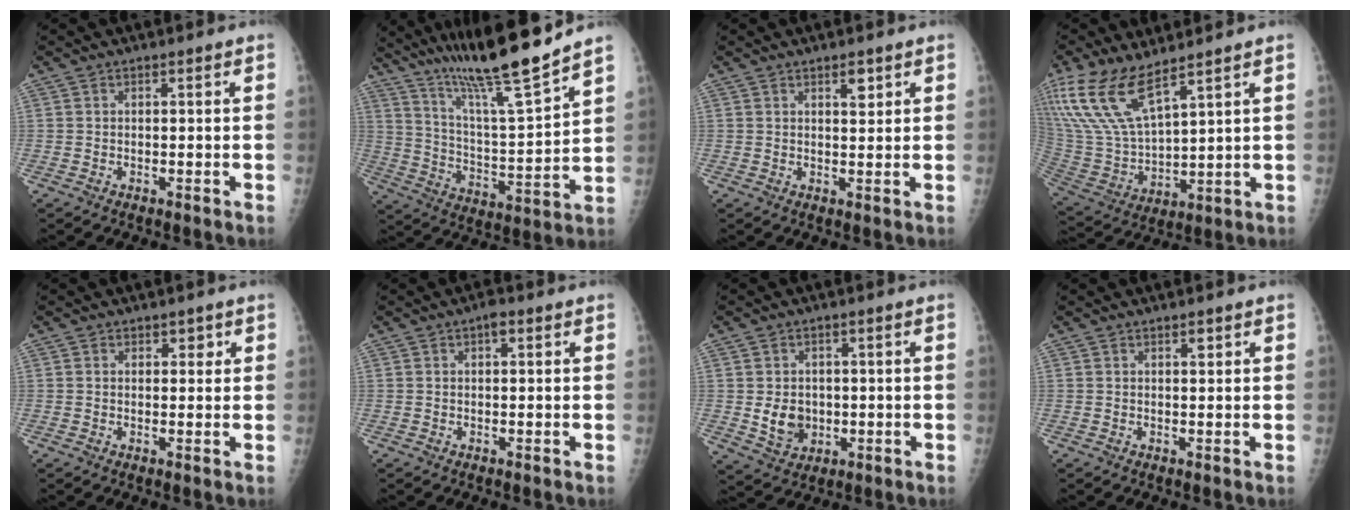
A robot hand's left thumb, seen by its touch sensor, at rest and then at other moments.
{"total": 17.8, "force": [14.3, 0.2, 10.6], "torque": [-0.161, -0.079, 0.251]}
{"total": 2.4, "force": [1.4, 1.1, 1.7], "torque": [-0.015, -0.007, 0.020]}
{"total": 15.4, "force": [10.4, 5.0, 10.3], "torque": [-0.217, -0.047, 0.223]}
{"total": 1.9, "force": [0.7, 1.5, 1.0], "torque": [0.006, -0.001, 0.006]}
{"total": 1.7, "force": [0.6, 0.8, 1.3], "torque": [-0.013, 0.003, 0.005]}
{"total": 6.5, "force": [-0.5, 5.4, 3.6], "torque": [-0.034, -0.003, 0.003]}
{"total": 1.0, "force": [0.5, 0.5, 0.7], "torque": [-0.005, -0.001, 0.007]}